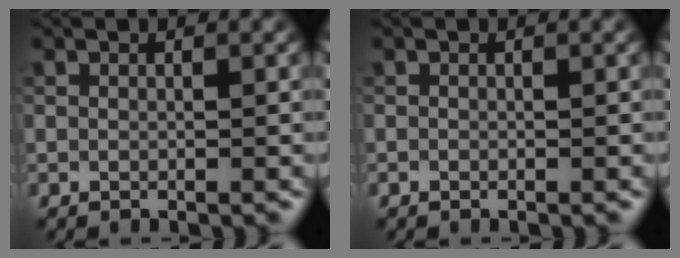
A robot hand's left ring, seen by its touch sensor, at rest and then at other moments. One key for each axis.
{"total": 0.0}